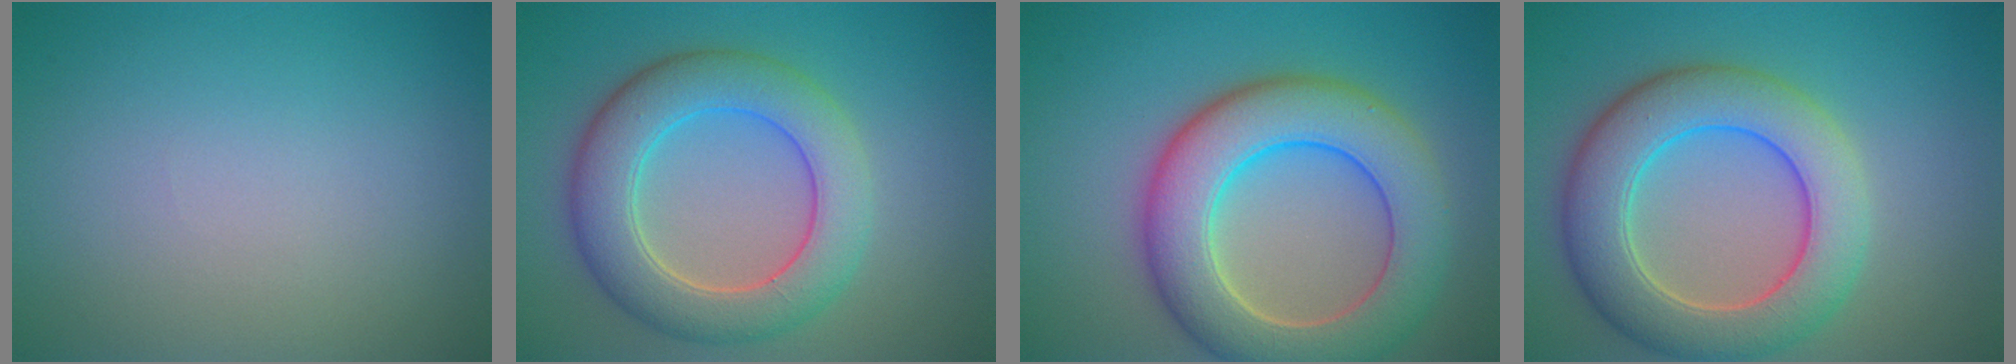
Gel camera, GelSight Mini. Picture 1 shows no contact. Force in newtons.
{"total": 8.3, "press": 8.3, "slide": 0.1}
{"total": 9.3, "press": 9.3, "slide": 0.6}
{"total": 8.1, "press": 8.1, "slide": 0.3}